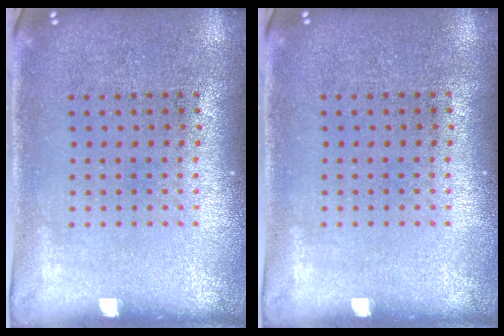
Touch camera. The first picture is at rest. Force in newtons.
{"total": 0.0}